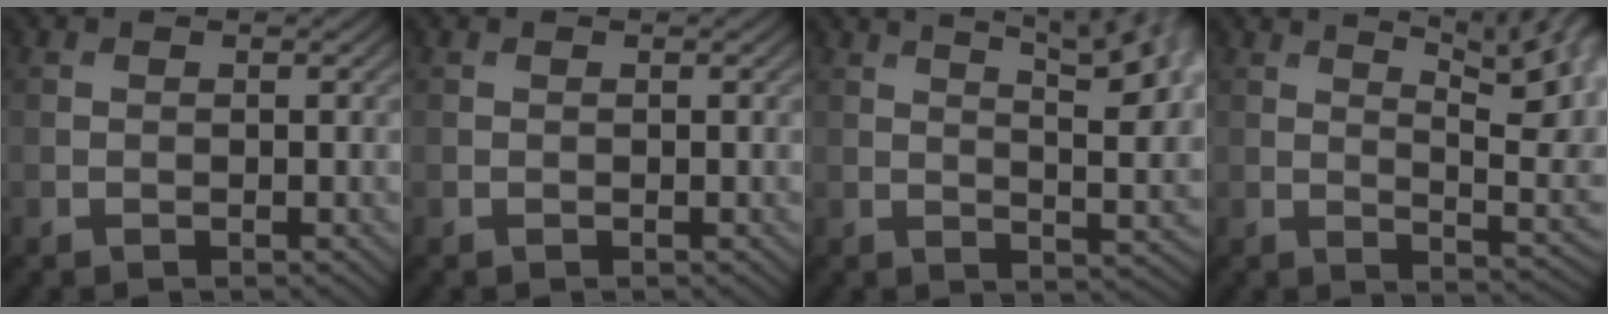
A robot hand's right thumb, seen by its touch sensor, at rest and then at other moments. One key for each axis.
{"total": 0.0}
{"total": 13.5, "fx": 6.4, "fy": 4.5, "fz": 11.0, "tx": -0.144, "ty": 0.030, "tz": 0.080}
{"total": 15.9, "fx": 7.3, "fy": 5.9, "fz": 12.9, "tx": -0.178, "ty": 0.040, "tz": 0.107}